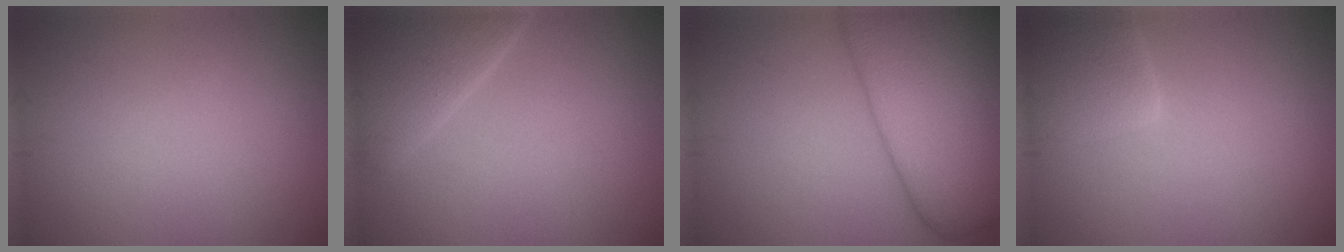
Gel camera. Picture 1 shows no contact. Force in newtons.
{"total": 4.6, "press": 4.6, "slide": 0.3}
{"total": 10.8, "press": 10.8, "slide": 0.5}
{"total": 5.0, "press": 5.0, "slide": 0.3}